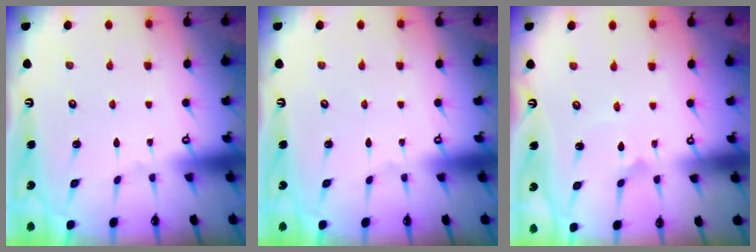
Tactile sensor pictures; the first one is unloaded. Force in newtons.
{"total": 0.0}
{"total": 2.5, "press": 2.5, "slide": 0.1}